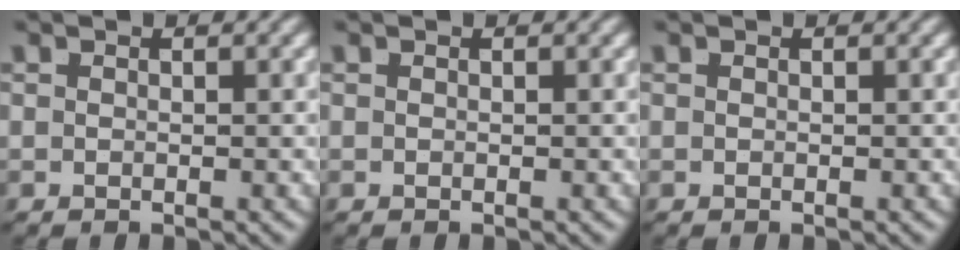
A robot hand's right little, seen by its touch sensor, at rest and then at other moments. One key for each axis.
{"total": 0.0}
{"total": 0.0}